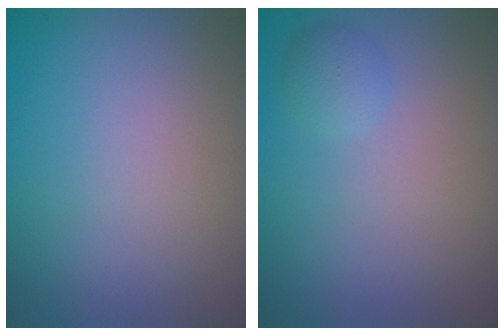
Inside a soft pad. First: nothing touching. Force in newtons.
{"total": 1.3, "press": 1.3, "slide": 0.1}